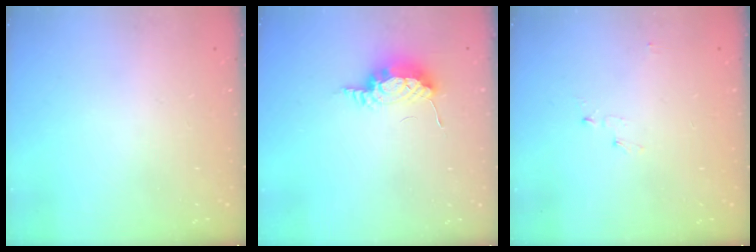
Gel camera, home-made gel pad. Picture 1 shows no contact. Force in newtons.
{"total": 10.8, "press": 8.9, "slide": 6.2}
{"total": 2.8, "press": 2.8, "slide": 0.3}